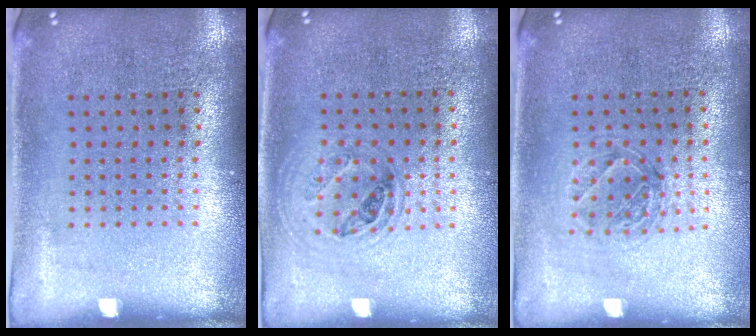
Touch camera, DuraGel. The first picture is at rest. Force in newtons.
{"total": 1.0, "press": 1.0, "slide": 0.4}
{"total": 1.2, "press": 1.1, "slide": 0.5}